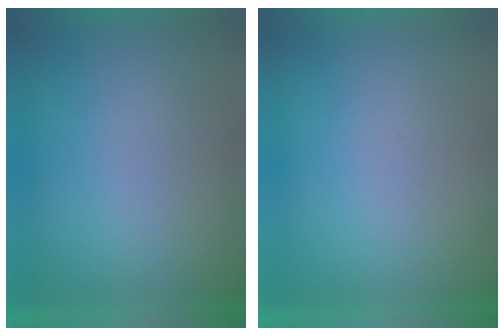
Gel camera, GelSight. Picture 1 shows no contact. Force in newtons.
{"total": 1.1}